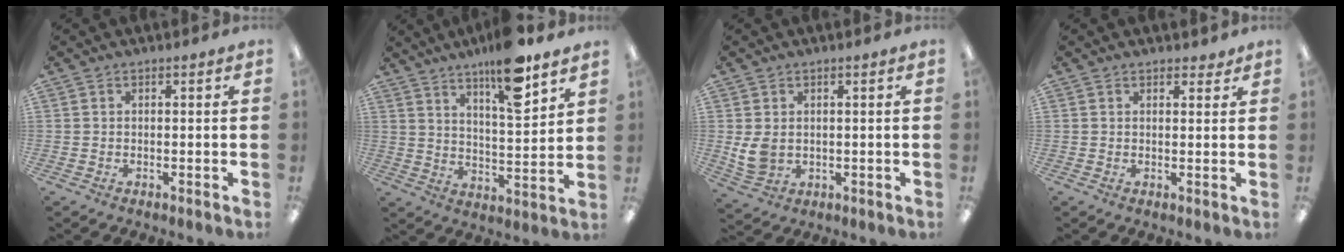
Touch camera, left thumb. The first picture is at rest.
{"total": 14.0, "force": [10.3, 3.4, 8.8], "torque": [-0.134, -0.061, 0.170]}
{"total": 5.2, "force": [0.7, 3.9, 3.3], "torque": [-0.072, -0.005, 0.014]}
{"total": 1.8, "force": [1.4, 1.0, 0.4], "torque": [-0.001, -0.002, 0.025]}